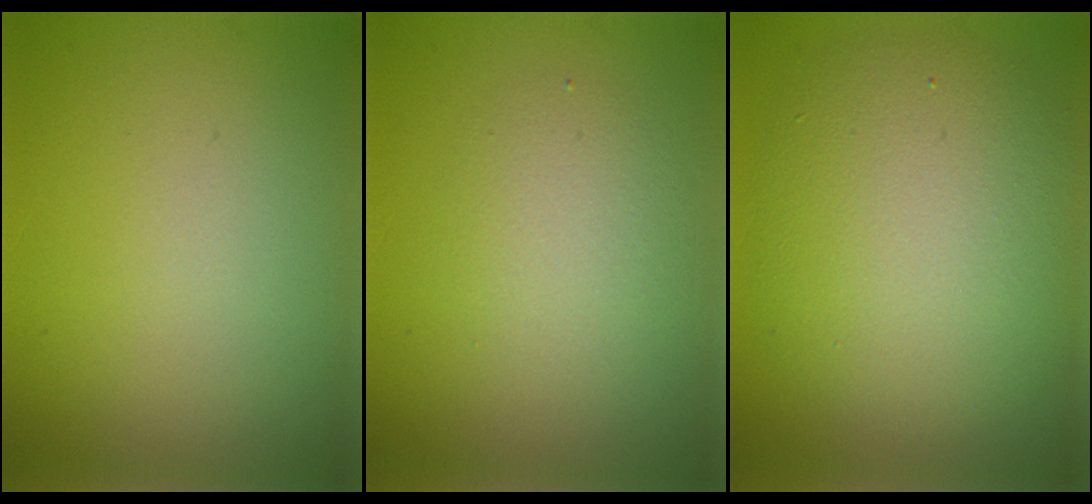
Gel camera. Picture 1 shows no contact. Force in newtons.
{"total": 2.5, "press": 2.5, "slide": 0.3}
{"total": 8.2, "press": 8.2, "slide": 0.8}